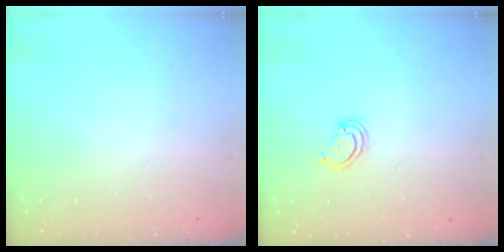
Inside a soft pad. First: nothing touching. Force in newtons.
{"total": 3.3, "press": 3.2, "slide": 0.4}